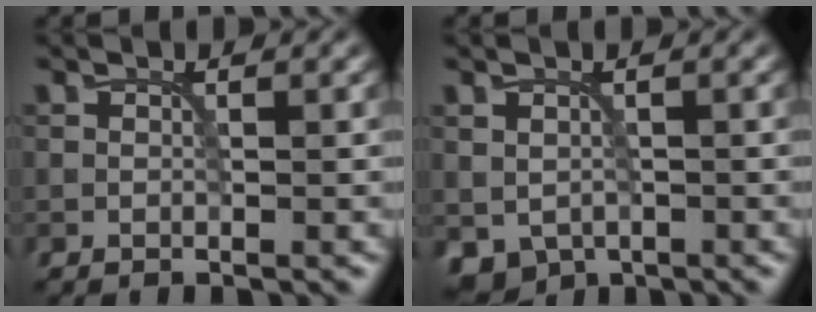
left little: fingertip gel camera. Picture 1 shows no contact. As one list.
[{"total": 1.9, "force": [-0.4, 1.5, 1.0], "torque": [-0.020, -0.010, -0.003]}]